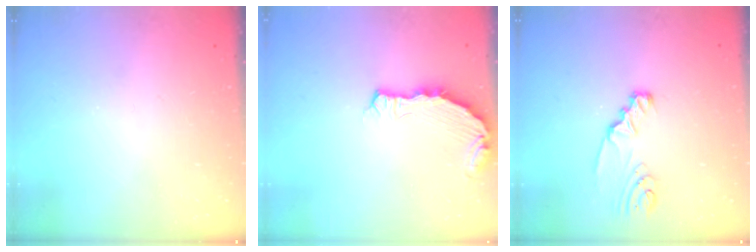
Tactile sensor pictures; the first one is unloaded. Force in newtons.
{"total": 7.2, "press": 5.1, "slide": 5.1}
{"total": 3.1, "press": 3.1, "slide": 0.3}